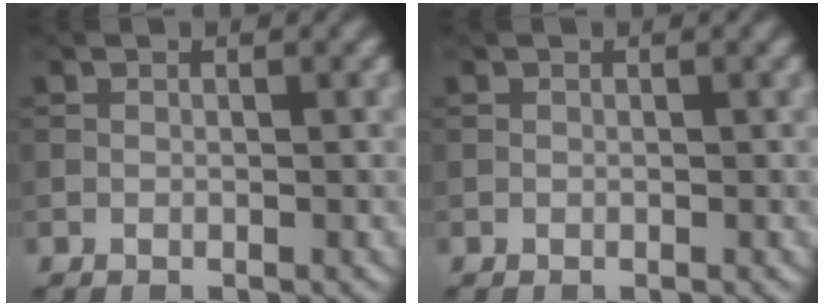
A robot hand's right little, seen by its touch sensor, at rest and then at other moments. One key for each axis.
{"total": 0.0}